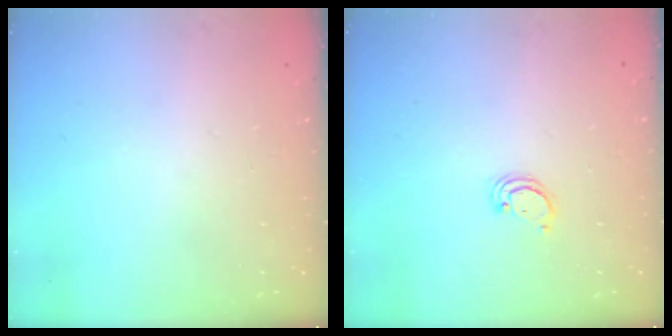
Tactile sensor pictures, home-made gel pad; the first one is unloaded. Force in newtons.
{"total": 2.4, "press": 2.4, "slide": 0.2}